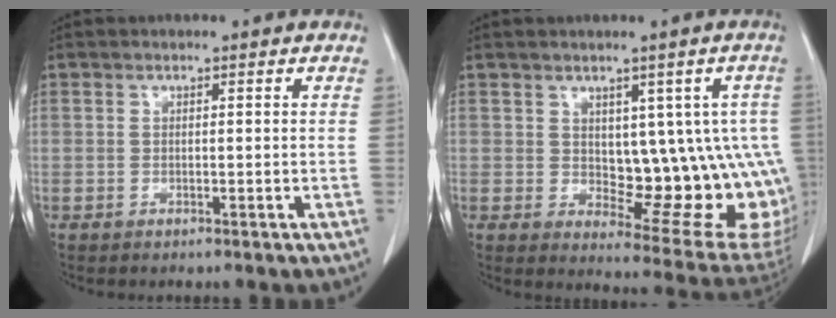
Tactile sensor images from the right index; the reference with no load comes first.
{"total": 14.2, "force": [0.5, 6.9, 12.4], "torque": [-0.113, 0.008, 0.026]}